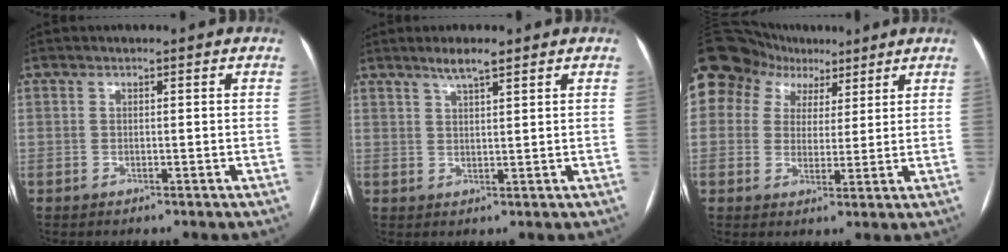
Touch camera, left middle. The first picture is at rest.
{"total": 3.4, "force": [2.6, 0.2, 2.3], "torque": [-0.047, 0.002, 0.048]}
{"total": 19.6, "force": [11.3, 14.8, 6.3], "torque": [-0.198, 0.071, 0.206]}